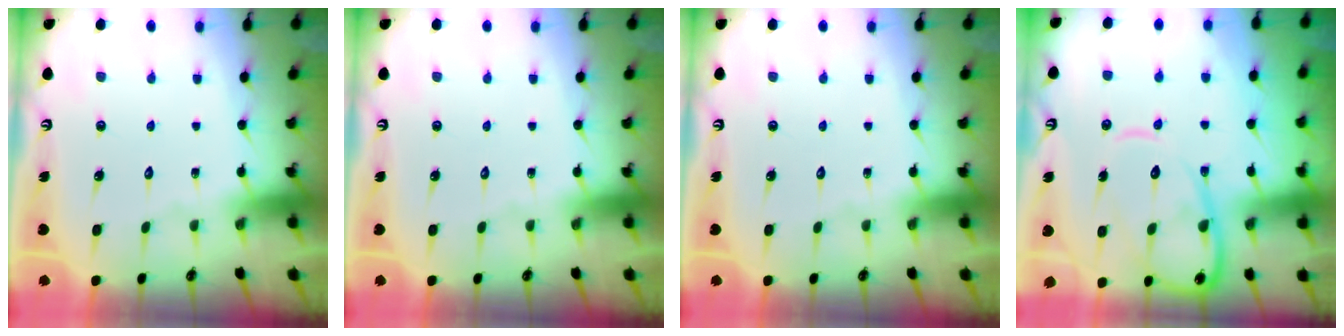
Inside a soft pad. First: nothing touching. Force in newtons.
{"total": 0.0}
{"total": 0.0}
{"total": 12.9, "press": 12.8, "slide": 1.1}